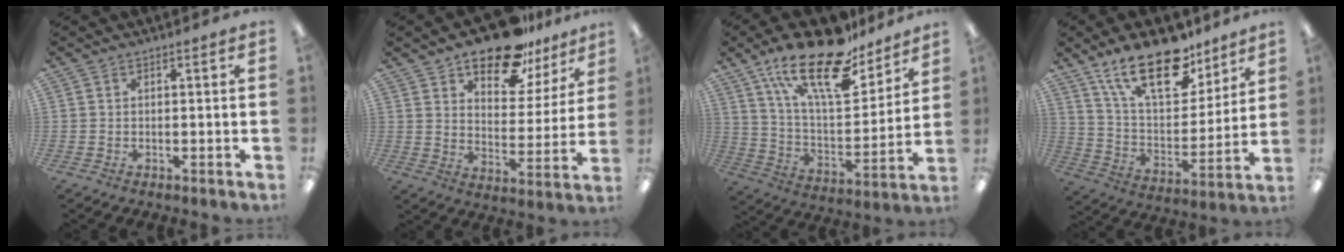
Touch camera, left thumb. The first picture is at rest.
{"total": 16.9, "force": [13.3, 7.5, 7.4], "torque": [-0.120, -0.084, 0.235]}
{"total": 23.5, "force": [16.1, 9.2, 14.4], "torque": [-0.234, -0.097, 0.278]}
{"total": 22.0, "force": [15.0, 9.7, 12.8], "torque": [-0.218, -0.077, 0.262]}